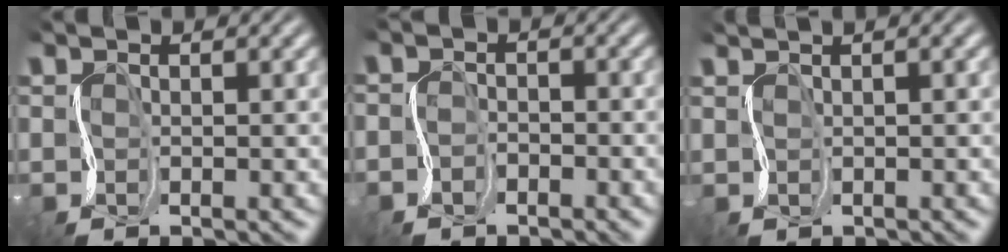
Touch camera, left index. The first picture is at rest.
{"total": 1.3, "force": [-1.0, 0.0, -0.8], "torque": [0.005, 0.008, -0.027]}
{"total": 1.4, "force": [1.2, 0.5, 0.5], "torque": [0.001, 0.017, 0.004]}